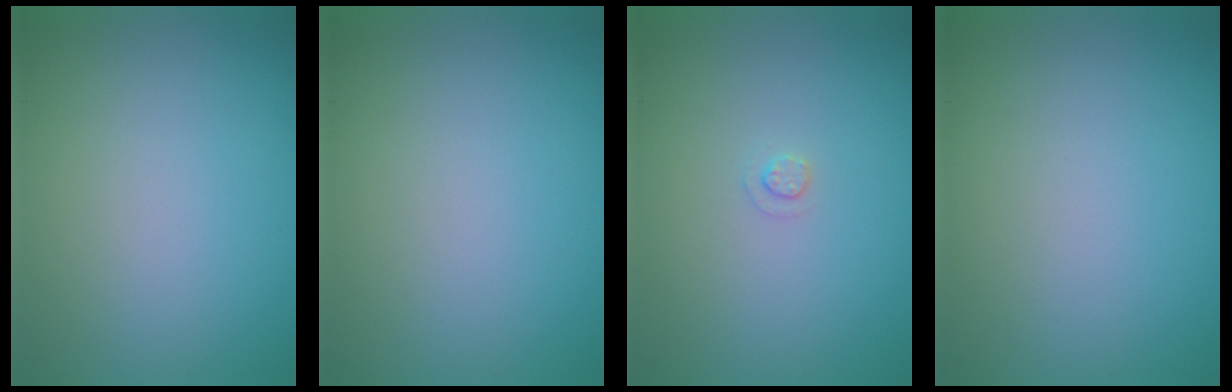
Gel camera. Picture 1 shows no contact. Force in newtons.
{"total": 0.0}
{"total": 0.9, "press": 0.9, "slide": 0.2}
{"total": 0.0}